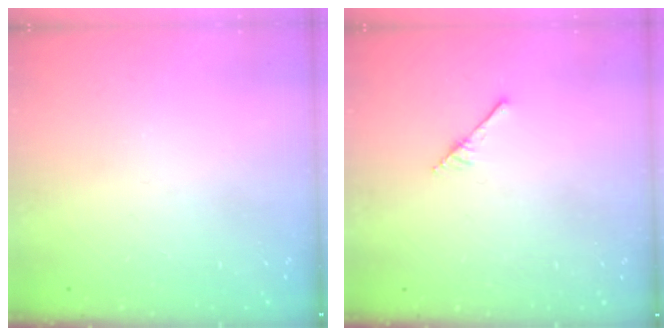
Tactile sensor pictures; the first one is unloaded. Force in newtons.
{"total": 2.9, "press": 2.9, "slide": 0.2}